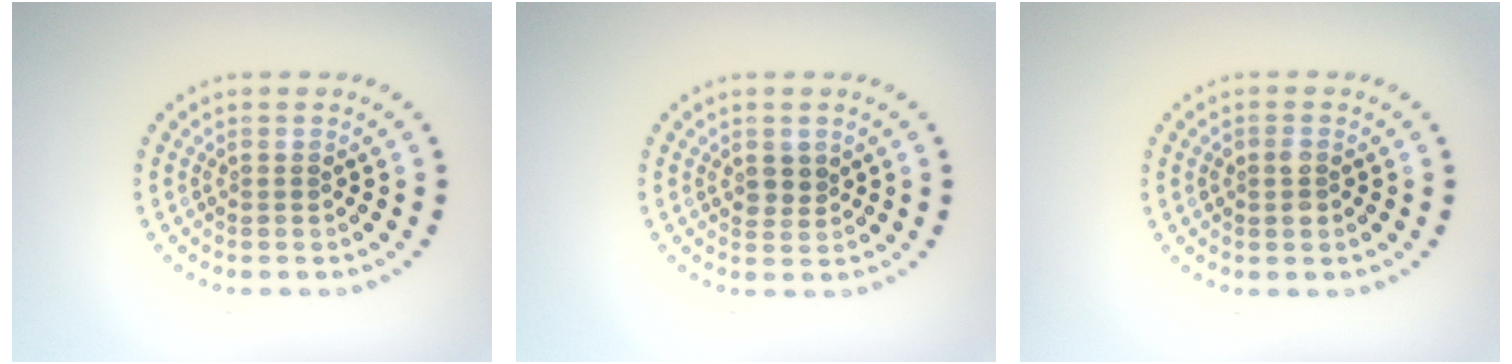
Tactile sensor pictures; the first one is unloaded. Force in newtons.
{"total": 1.7, "press": 1.4, "slide": 0.8}
{"total": 1.4, "press": 1.4, "slide": 0.2}